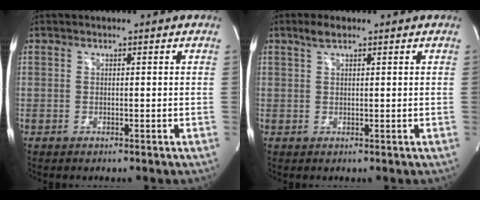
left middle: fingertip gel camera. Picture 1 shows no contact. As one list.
[{"total": 2.2, "force": [1.5, 0.7, 1.4], "torque": [-0.032, 0.009, 0.031]}]